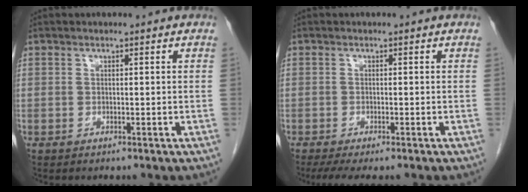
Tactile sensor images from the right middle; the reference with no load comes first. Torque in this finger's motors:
{"motor_torque": [0.62, -0.36, 0.04, 0.01]}